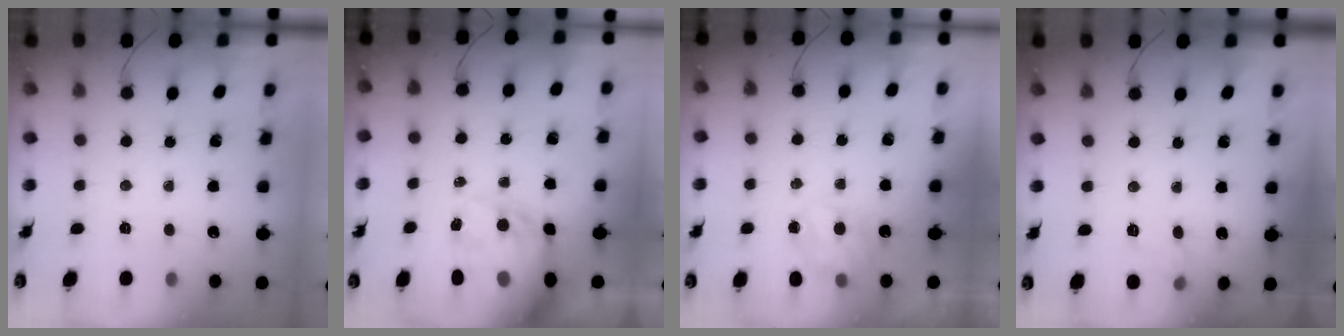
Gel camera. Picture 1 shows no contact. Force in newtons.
{"total": 15.6, "press": 15.1, "slide": 3.8}
{"total": 6.8, "press": 6.8, "slide": 0.2}
{"total": 5.5, "press": 5.2, "slide": 1.8}